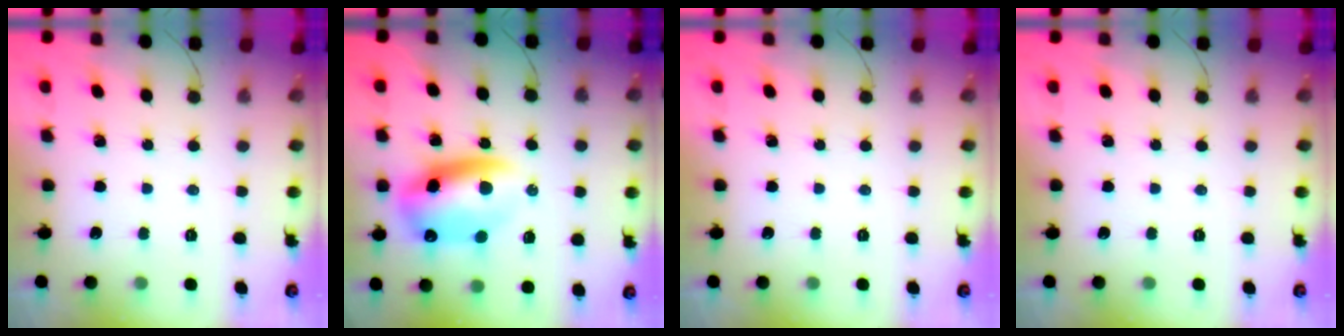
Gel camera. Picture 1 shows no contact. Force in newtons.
{"total": 15.3, "press": 14.7, "slide": 4.1}
{"total": 0.0}
{"total": 0.0}